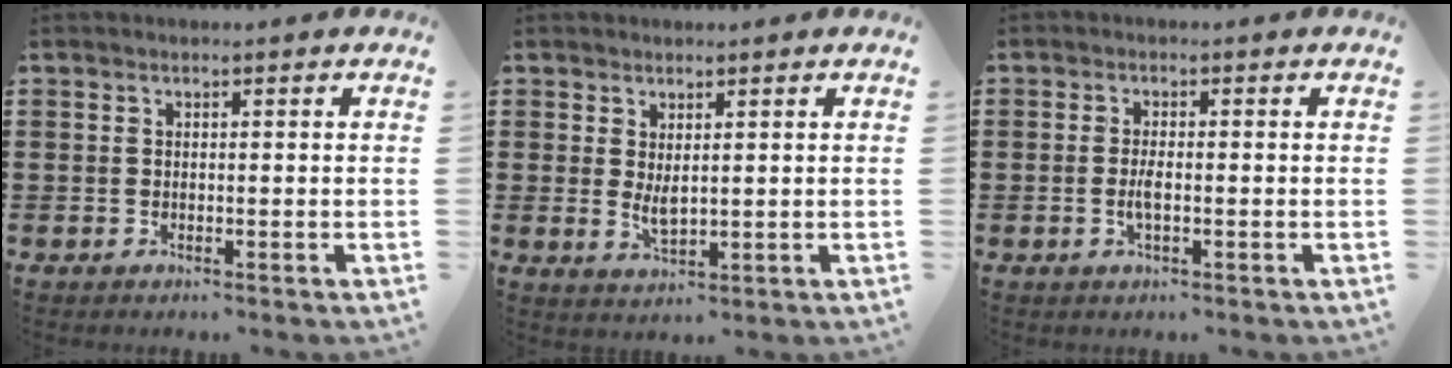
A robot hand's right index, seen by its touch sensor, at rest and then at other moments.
{"total": 2.8, "force": [1.0, 1.1, 2.4], "torque": [-0.046, 0.000, 0.020]}
{"total": 2.2, "force": [-0.4, 0.6, 2.1], "torque": [-0.045, -0.002, -0.010]}